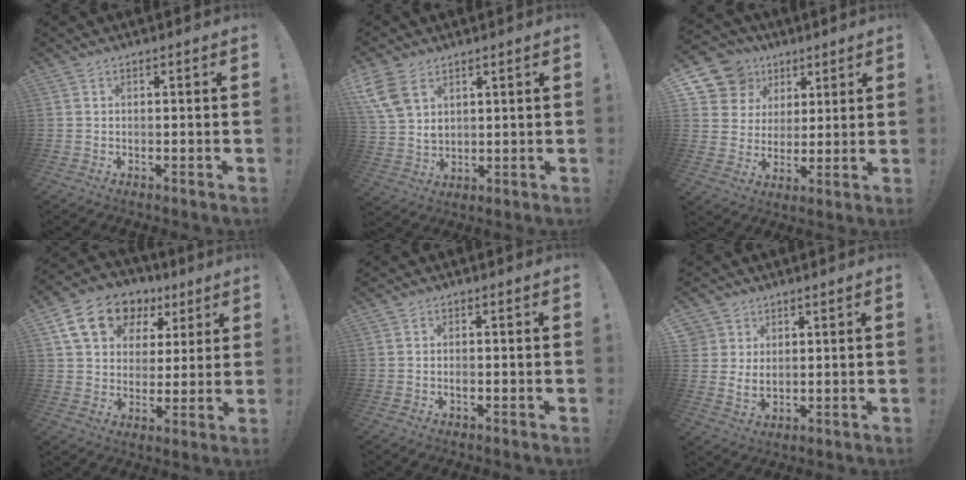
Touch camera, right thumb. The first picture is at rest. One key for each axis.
{"total": 10.1, "fx": 5.7, "fy": 6.7, "fz": 5.0, "tx": -0.095, "ty": -0.023, "tz": 0.114}
{"total": 11.7, "fx": 6.2, "fy": 9.5, "fz": 2.7, "tx": -0.036, "ty": -0.042, "tz": 0.127}
{"total": 15.9, "fx": 7.9, "fy": 11.5, "fz": 7.7, "tx": -0.122, "ty": -0.028, "tz": 0.153}
{"total": 1.1, "fx": -0.6, "fy": 0.4, "fz": 0.8, "tx": -0.021, "ty": 0.004, "tz": -0.009}
{"total": 4.9, "fx": 3.0, "fy": 3.6, "fz": 1.5, "tx": -0.026, "ty": -0.019, "tz": 0.058}